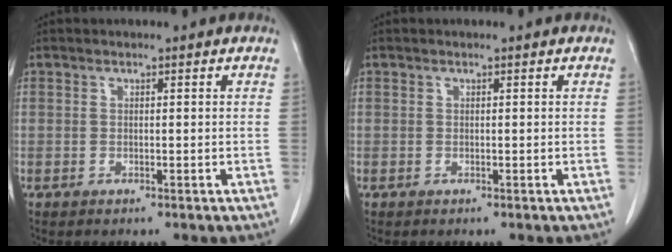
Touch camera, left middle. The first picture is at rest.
{"total": 0.0}